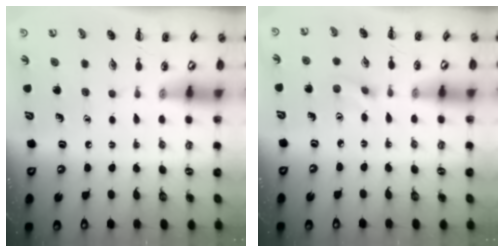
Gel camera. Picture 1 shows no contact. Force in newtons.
{"total": 2.5, "press": 2.4, "slide": 0.9}